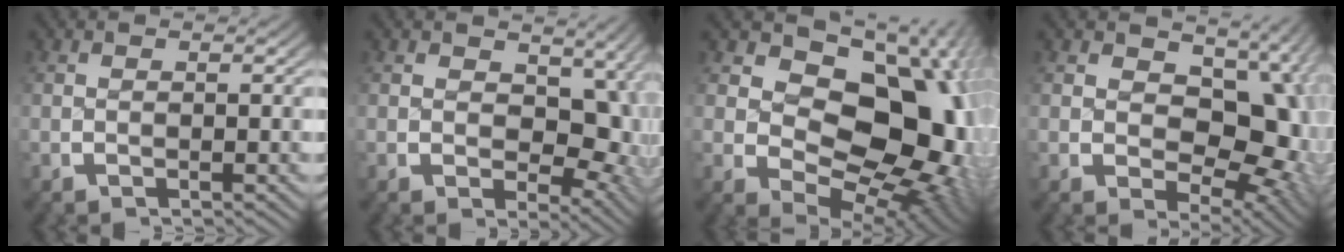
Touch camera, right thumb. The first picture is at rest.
{"total": 7.0, "force": [1.5, 4.9, 4.7], "torque": [-0.061, -0.026, 0.033]}
{"total": 17.8, "force": [0.4, 11.7, 13.3], "torque": [-0.214, -0.049, 0.028]}
{"total": 12.8, "force": [1.0, 8.8, 9.2], "torque": [-0.142, -0.033, 0.031]}